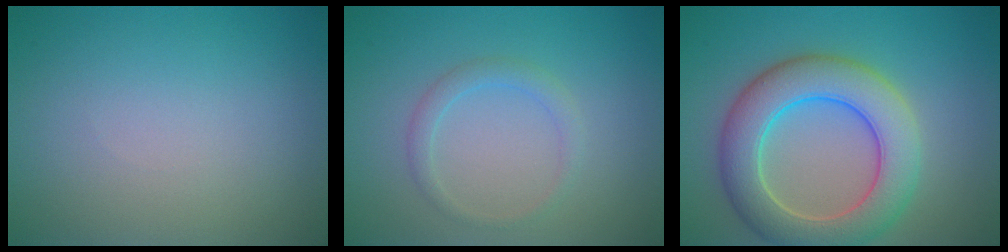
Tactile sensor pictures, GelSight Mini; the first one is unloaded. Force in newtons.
{"total": 1.6, "press": 1.6, "slide": 0.1}
{"total": 7.7, "press": 7.7, "slide": 0.5}